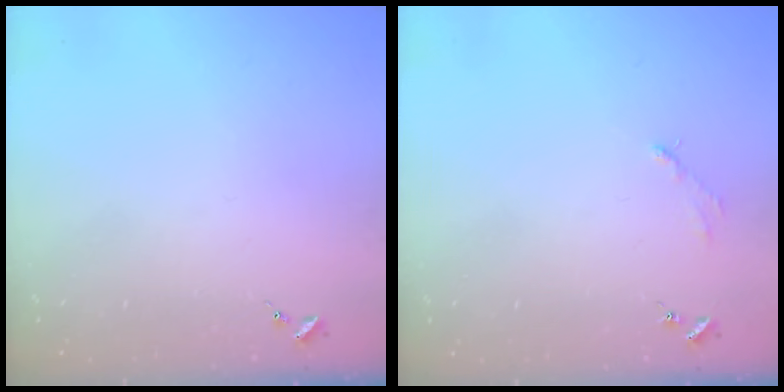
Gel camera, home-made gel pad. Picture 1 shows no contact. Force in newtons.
{"total": 2.9, "press": 2.9, "slide": 0.4}